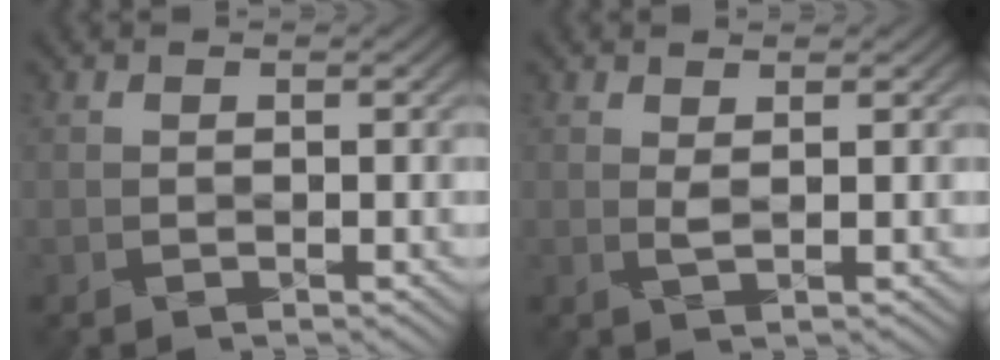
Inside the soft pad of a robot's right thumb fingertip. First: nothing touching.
{"total": 0.9, "force": [0.5, -0.2, 0.7], "torque": [-0.019, -0.001, 0.009]}